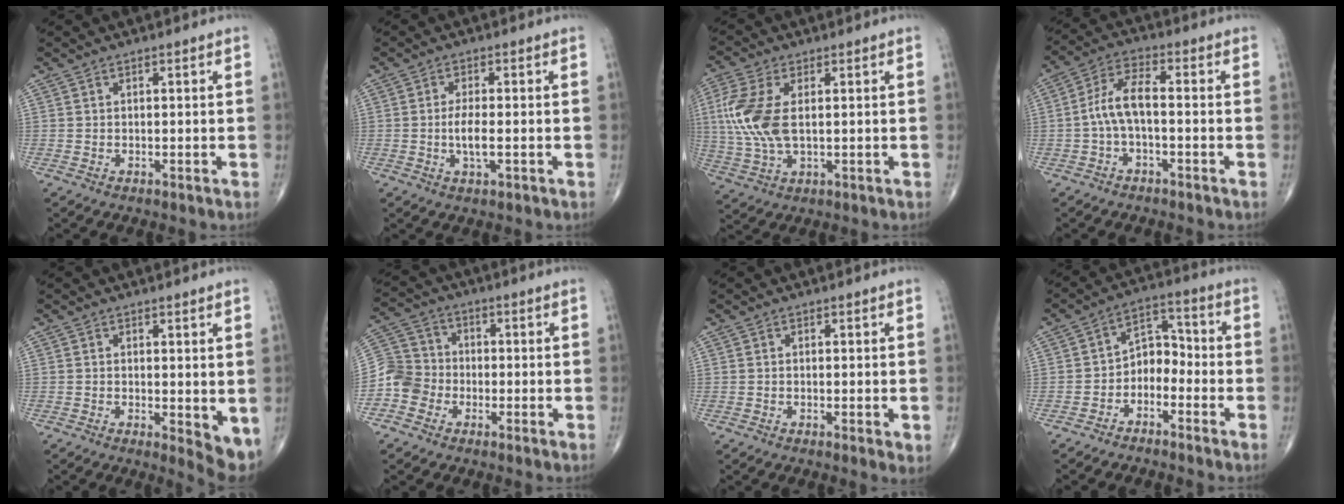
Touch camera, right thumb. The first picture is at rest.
{"total": 3.9, "force": [-0.7, 1.1, 3.6], "torque": [-0.073, -0.005, -0.015]}
{"total": 11.4, "force": [1.4, 5.9, 9.6], "torque": [-0.242, -0.001, 0.029]}
{"total": 6.9, "force": [-1.2, 2.7, 6.2], "torque": [-0.127, 0.032, -0.031]}
{"total": 5.3, "force": [-0.1, 1.8, 5.0], "torque": [-0.061, -0.016, 0.001]}
{"total": 7.4, "force": [-3.0, 6.5, 1.9], "torque": [-0.020, 0.029, -0.071]}
{"total": 1.9, "force": [-0.4, 0.3, 1.8], "torque": [-0.027, -0.009, -0.005]}
{"total": 6.5, "force": [-3.1, 4.4, 3.5], "torque": [-0.034, 0.049, -0.066]}